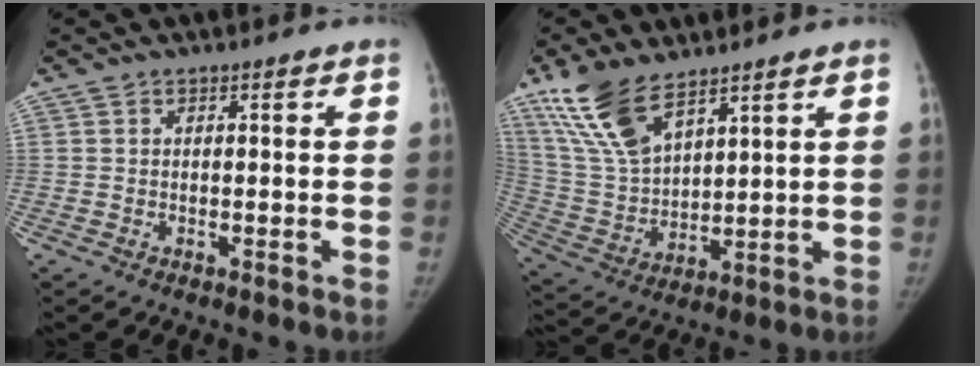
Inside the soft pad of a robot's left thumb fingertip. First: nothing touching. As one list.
[{"total": 13.3, "force": [9.0, 5.5, 8.1], "torque": [-0.152, -0.036, 0.194]}]